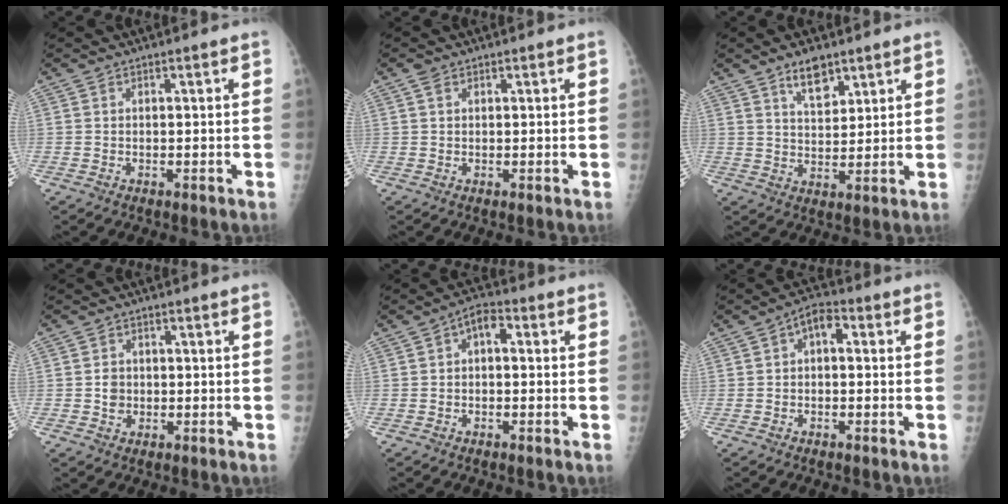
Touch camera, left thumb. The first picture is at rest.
{"total": 1.3, "force": [0.7, 0.8, 0.7], "torque": [-0.009, 0.003, 0.012]}
{"total": 6.4, "force": [4.4, 2.9, 3.7], "torque": [-0.043, -0.030, 0.077]}
{"total": 2.6, "force": [-0.3, 2.3, 1.2], "torque": [-0.007, 0.004, -0.005]}
{"total": 4.3, "force": [0.5, 2.5, 3.4], "torque": [-0.039, 0.015, -0.005]}
{"total": 4.6, "force": [0.6, 2.7, 3.7], "torque": [-0.042, 0.017, -0.004]}